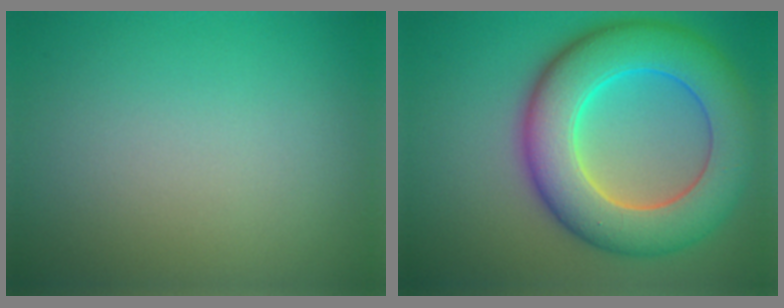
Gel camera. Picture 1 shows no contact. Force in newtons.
{"total": 10.6, "press": 10.6, "slide": 0.3}